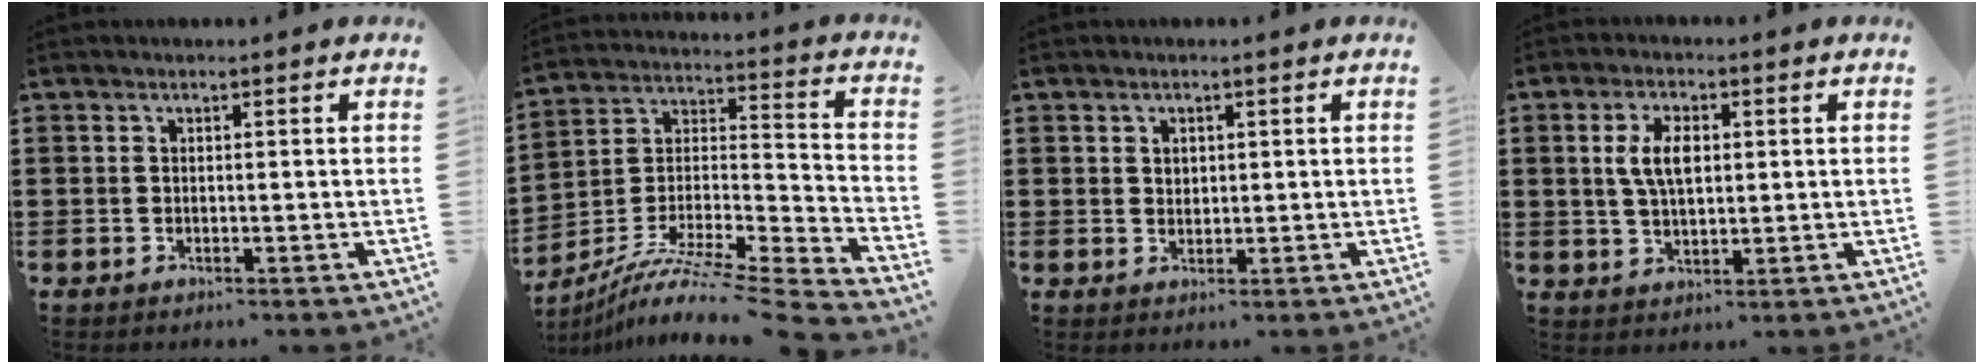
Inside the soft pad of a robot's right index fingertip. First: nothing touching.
{"total": 8.9, "force": [-7.2, 0.5, 5.2], "torque": [-0.093, -0.002, -0.146]}
{"total": 1.4, "force": [0.7, 1.1, 0.4], "torque": [-0.011, 0.005, 0.014]}
{"total": 5.8, "force": [1.1, 2.8, 4.9], "torque": [-0.095, 0.009, 0.015]}